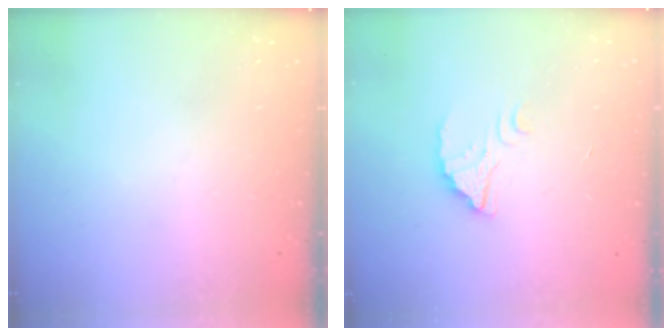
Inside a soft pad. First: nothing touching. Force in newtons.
{"total": 2.1, "press": 2.1, "slide": 0.2}